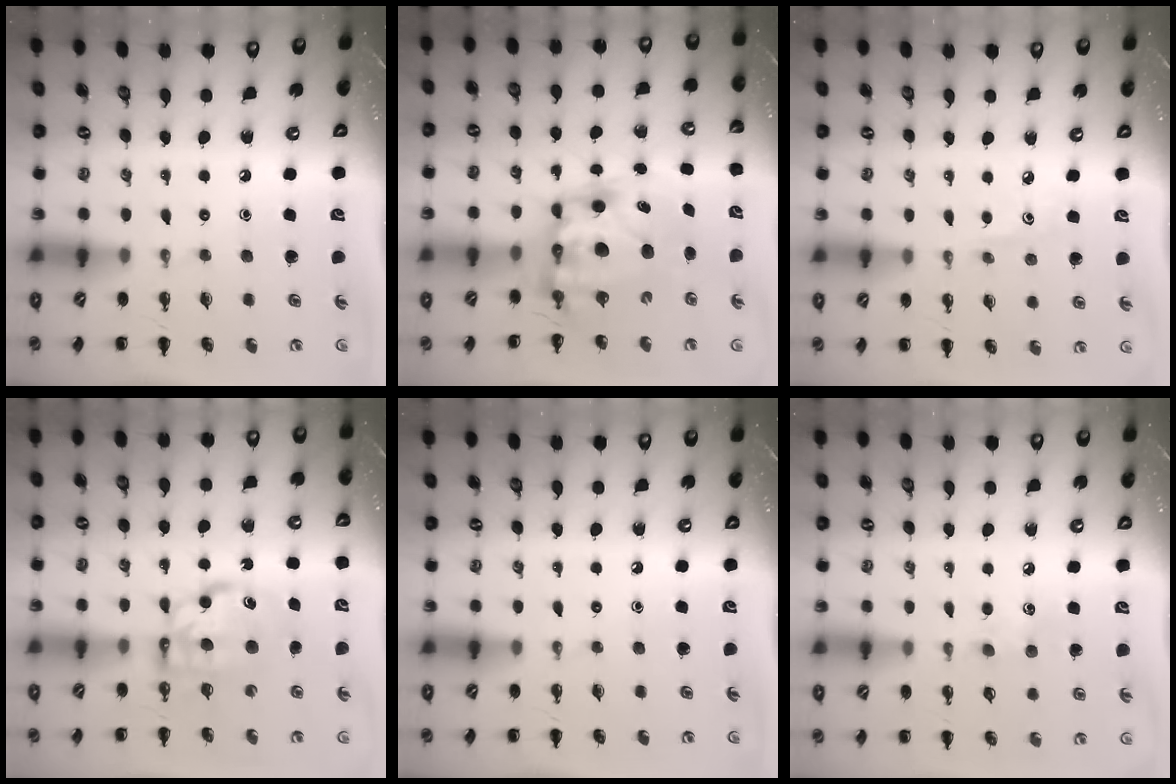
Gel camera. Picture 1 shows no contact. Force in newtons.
{"total": 10.2, "press": 9.9, "slide": 2.5}
{"total": 3.9, "press": 3.7, "slide": 1.2}
{"total": 6.9, "press": 6.8, "slide": 0.6}
{"total": 0.0}
{"total": 5.8, "press": 5.6, "slide": 1.6}